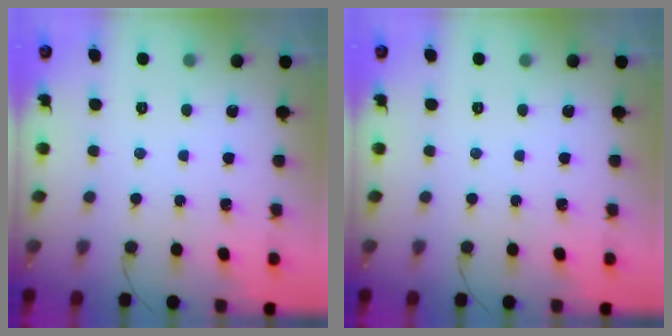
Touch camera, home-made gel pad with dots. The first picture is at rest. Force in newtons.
{"total": 0.0}